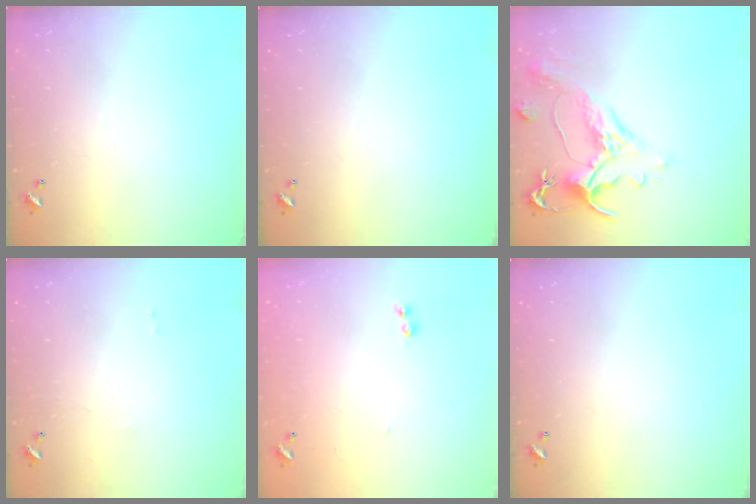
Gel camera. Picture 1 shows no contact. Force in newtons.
{"total": 0.0}
{"total": 1.6, "press": 0.4, "slide": 1.6}
{"total": 1.2, "press": 1.1, "slide": 0.3}
{"total": 6.4, "press": 6.4, "slide": 0.8}
{"total": 0.0}